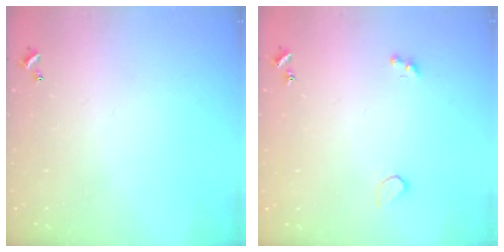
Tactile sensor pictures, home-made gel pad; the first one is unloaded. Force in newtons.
{"total": 2.6, "press": 2.2, "slide": 1.2}